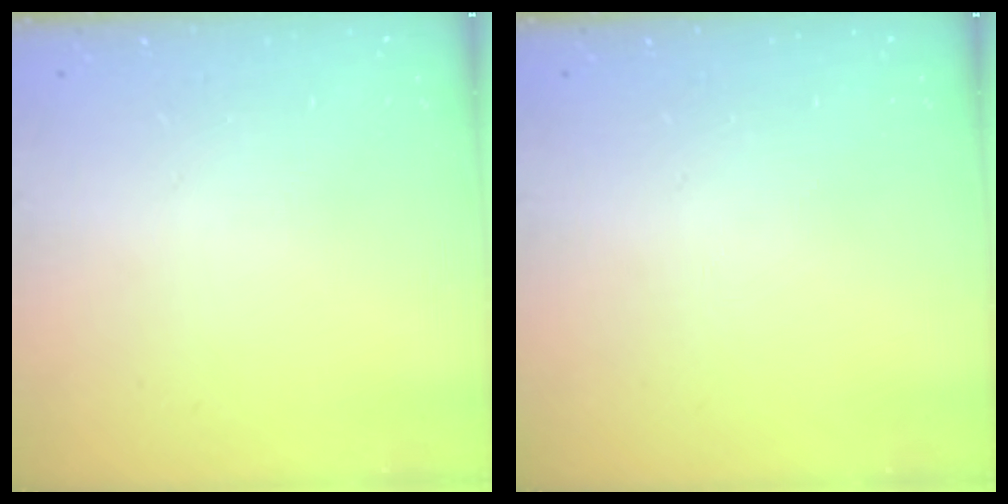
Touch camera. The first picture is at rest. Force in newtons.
{"total": 0.0}